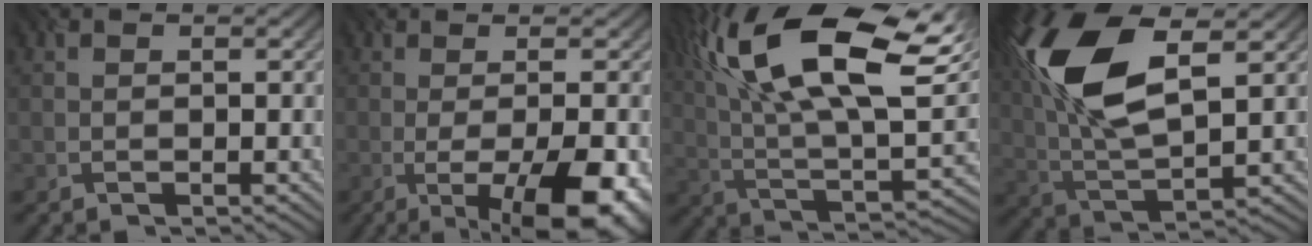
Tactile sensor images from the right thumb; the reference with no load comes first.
{"total": 13.3, "force": [-4.7, 4.4, 11.7], "torque": [-0.133, 0.006, -0.056]}
{"total": 19.2, "force": [8.8, 7.7, 15.3], "torque": [-0.312, 0.050, 0.150]}
{"total": 12.3, "force": [4.8, 5.0, 10.2], "torque": [-0.243, 0.024, 0.101]}